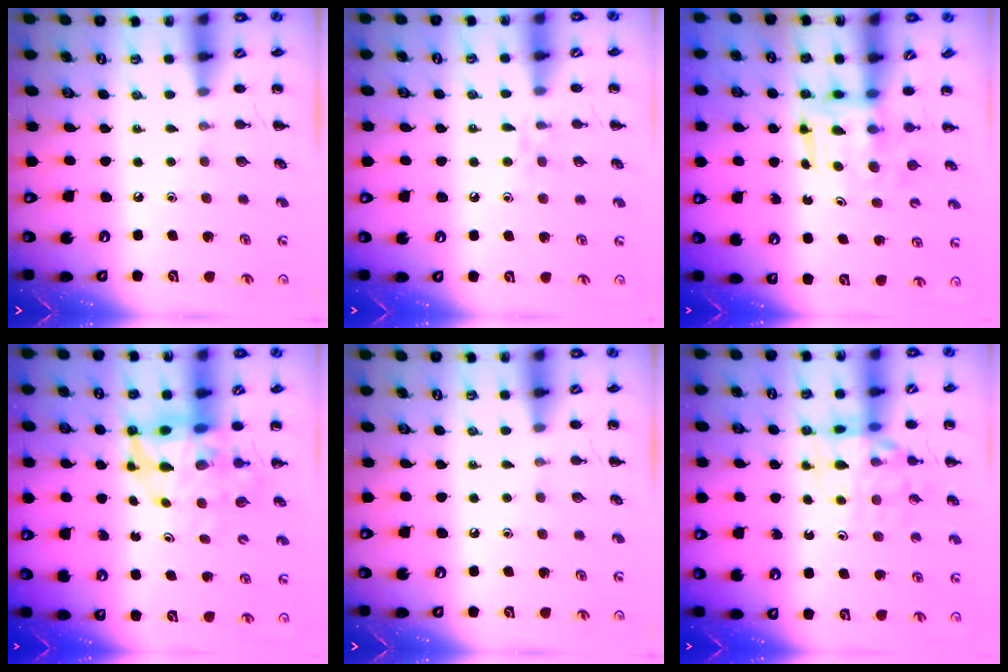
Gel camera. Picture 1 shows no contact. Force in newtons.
{"total": 5.6, "press": 5.4, "slide": 1.4}
{"total": 3.1, "press": 3.1, "slide": 0.2}
{"total": 8.2, "press": 7.8, "slide": 2.4}
{"total": 0.0}
{"total": 12.5, "press": 12.1, "slide": 3.0}